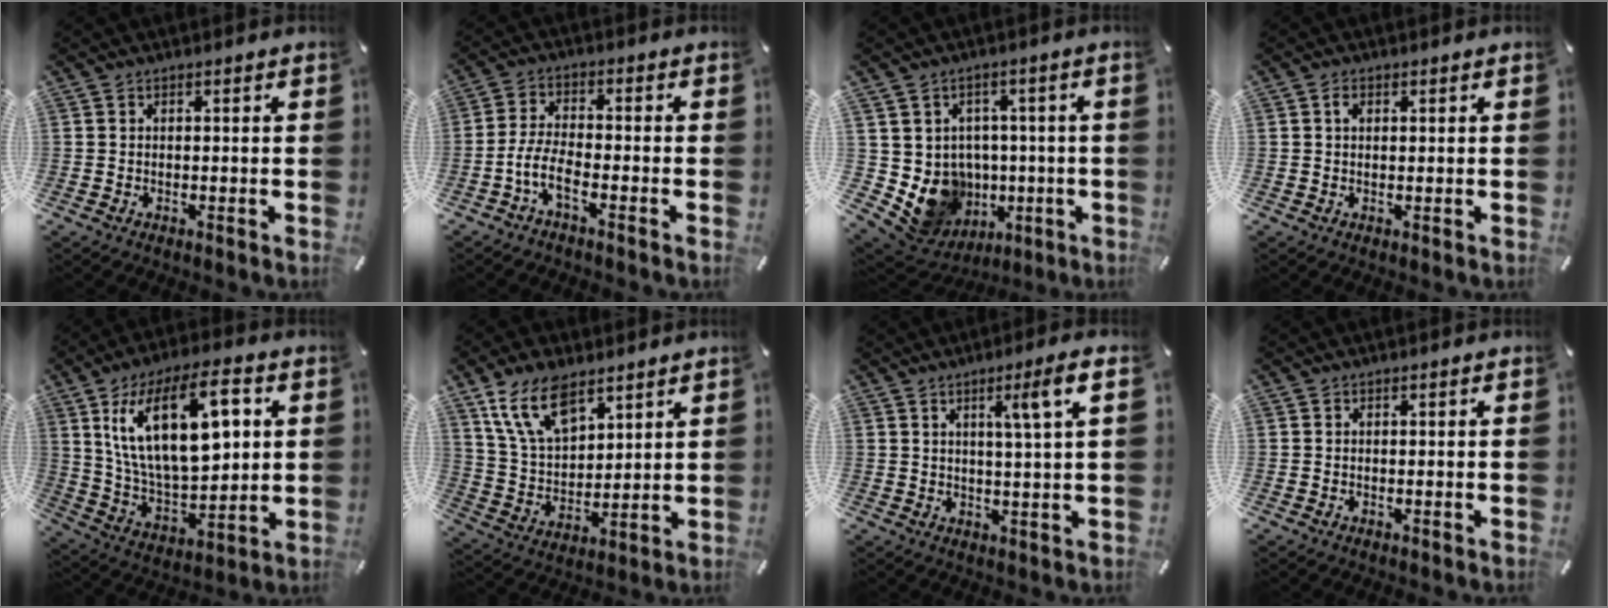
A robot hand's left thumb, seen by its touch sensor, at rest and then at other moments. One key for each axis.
{"total": 6.3, "fx": -3.3, "fy": 2.4, "fz": 4.8, "tx": -0.114, "ty": -0.002, "tz": -0.065}
{"total": 11.1, "fx": -1.7, "fy": 10.5, "fz": 3.1, "tx": -0.065, "ty": -0.017, "tz": -0.010}
{"total": 1.3, "fx": 0.5, "fy": 0.8, "fz": 1.0, "tx": -0.021, "ty": 0.004, "tz": 0.008}
{"total": 23.4, "fx": 8.9, "fy": 12.0, "fz": 18.0, "tx": -0.336, "ty": -0.022, "tz": 0.143}
{"total": 13.2, "fx": 8.1, "fy": 7.3, "fz": 7.5, "tx": -0.181, "ty": -0.028, "tz": 0.150}
{"total": 6.6, "fx": 2.8, "fy": -0.2, "fz": 6.0, "tx": -0.107, "ty": -0.007, "tz": 0.039}
{"total": 0.0}